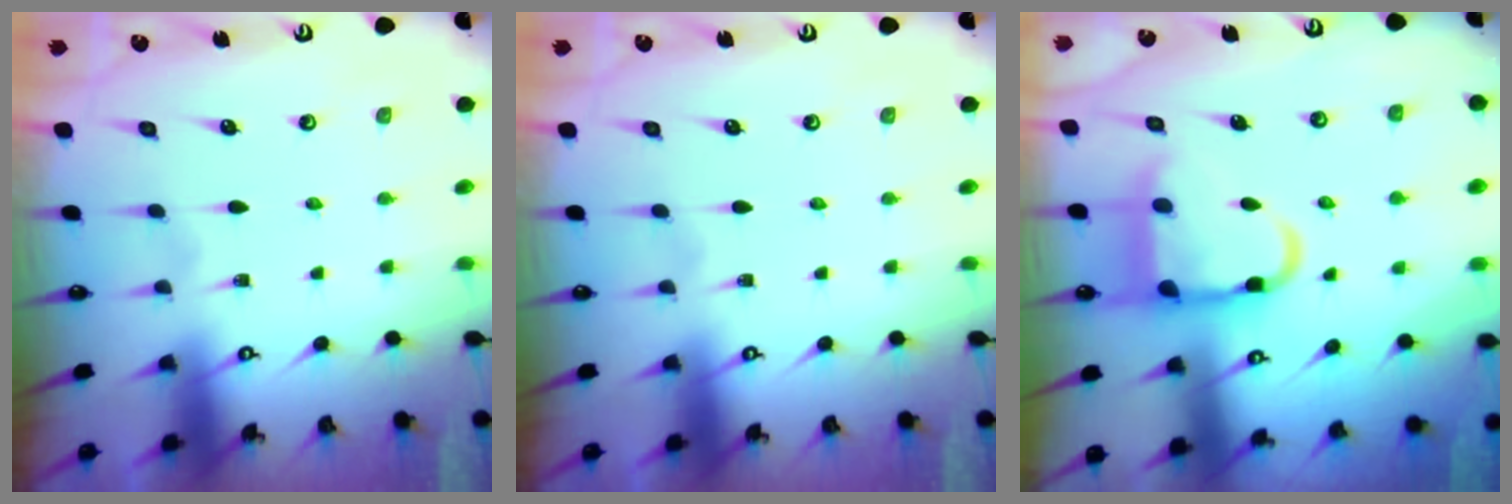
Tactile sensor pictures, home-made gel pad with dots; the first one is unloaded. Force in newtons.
{"total": 0.0}
{"total": 11.6, "press": 11.5, "slide": 1.4}